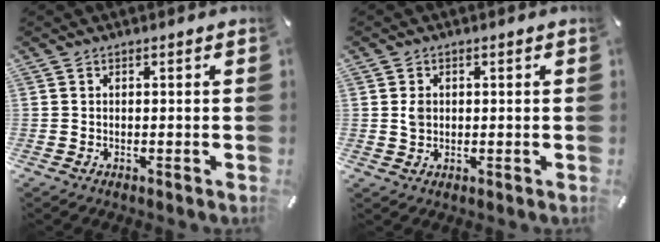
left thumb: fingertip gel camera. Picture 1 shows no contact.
{"total": 2.3, "force": [0.4, 1.9, 1.1], "torque": [-0.016, 0.003, 0.004]}